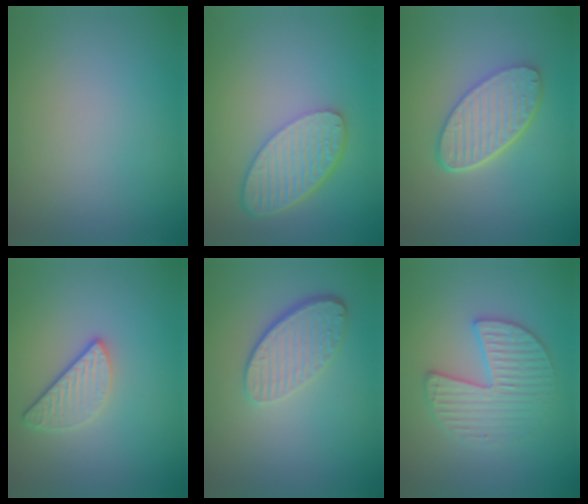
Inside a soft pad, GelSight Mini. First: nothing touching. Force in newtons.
{"total": 5.9, "press": 4.5, "slide": 3.8}
{"total": 5.6, "press": 4.3, "slide": 3.5}
{"total": 2.7, "press": 2.3, "slide": 1.3}
{"total": 4.5, "press": 3.2, "slide": 3.1}
{"total": 3.5, "press": 3.4, "slide": 0.6}